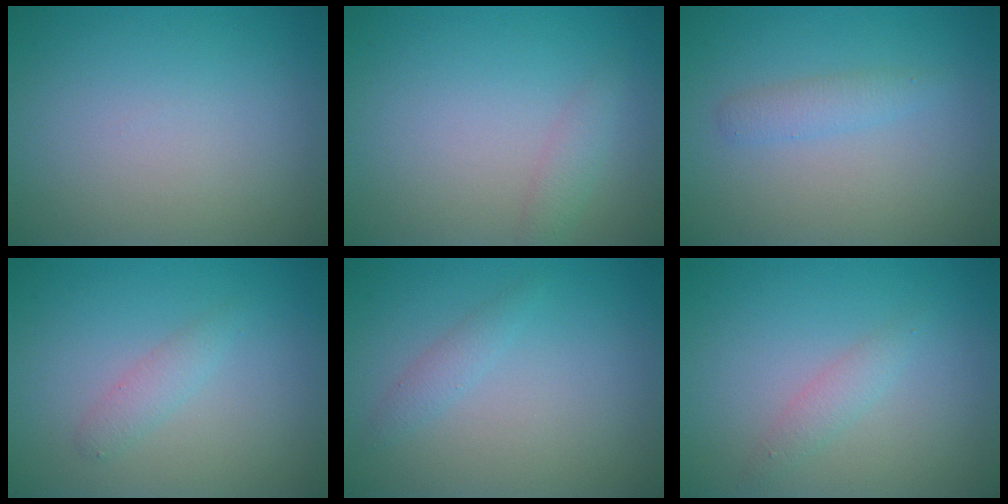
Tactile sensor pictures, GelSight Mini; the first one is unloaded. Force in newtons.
{"total": 1.3, "press": 1.3, "slide": 0.0}
{"total": 1.4, "press": 1.4, "slide": 0.1}
{"total": 1.4, "press": 1.4, "slide": 0.0}
{"total": 1.2, "press": 1.2, "slide": 0.0}
{"total": 1.4, "press": 1.4, "slide": 0.0}